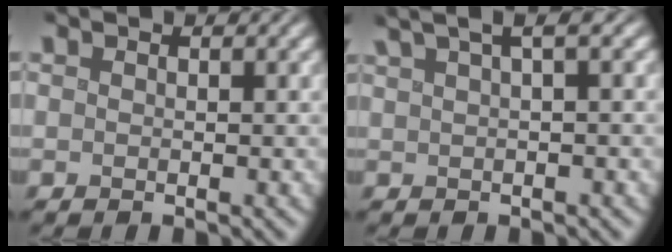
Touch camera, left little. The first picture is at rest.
{"total": 5.4, "force": [3.4, 1.6, 4.0], "torque": [-0.051, 0.026, 0.038]}